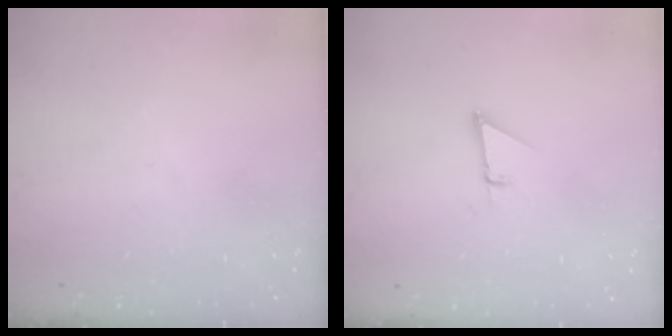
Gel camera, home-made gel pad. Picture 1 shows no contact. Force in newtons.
{"total": 0.9, "press": 0.9, "slide": 0.1}